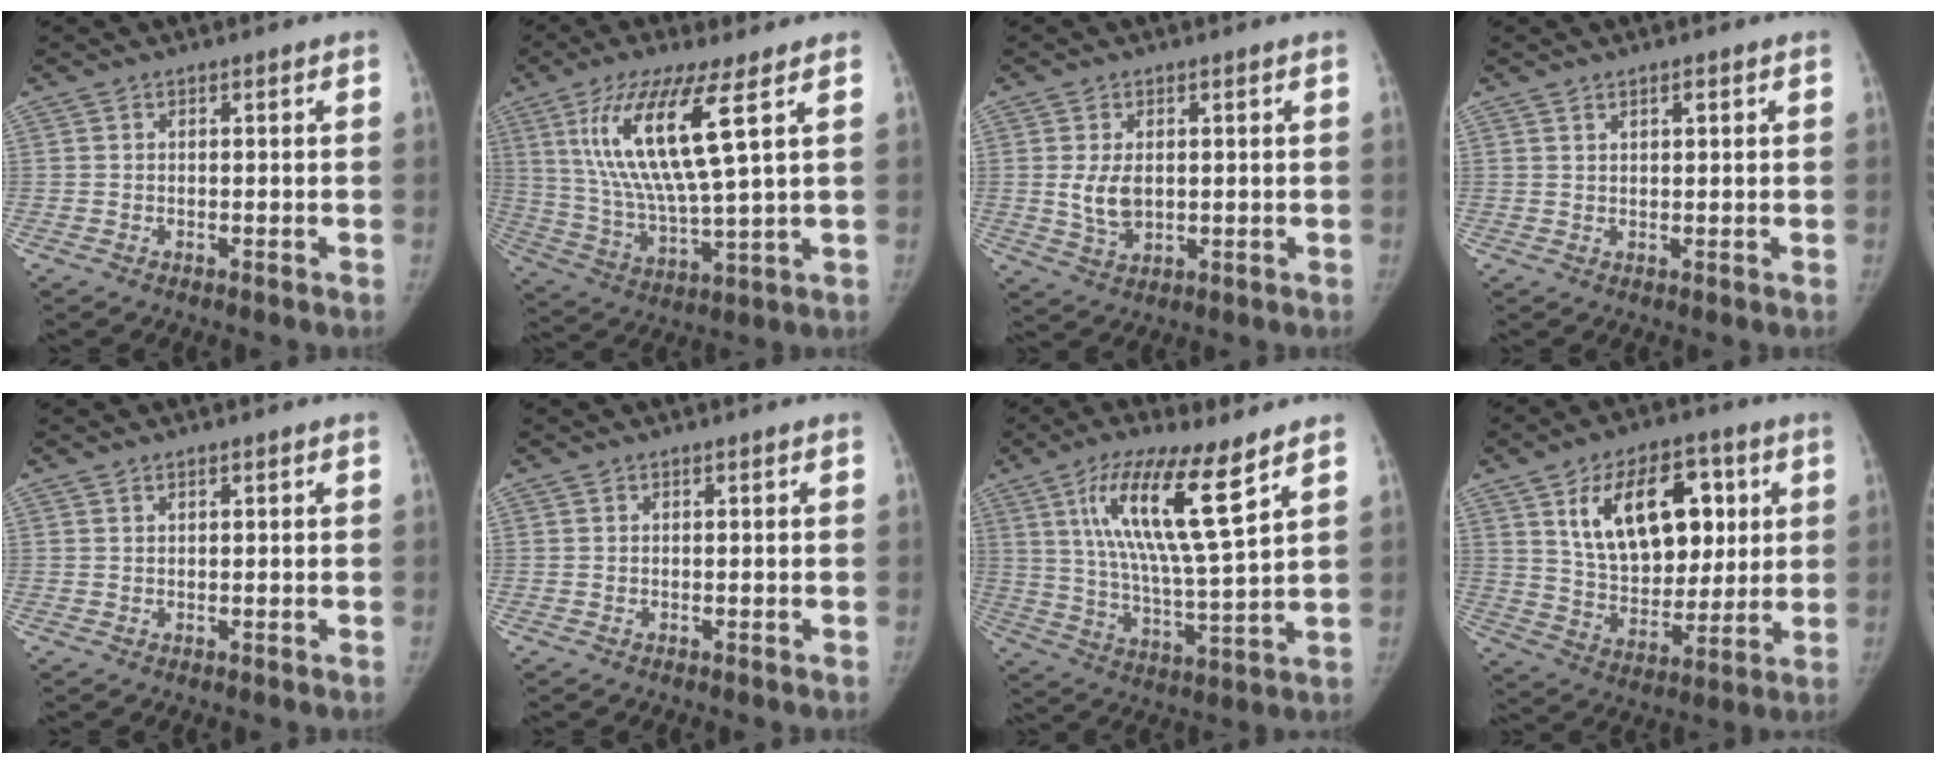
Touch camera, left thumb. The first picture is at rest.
{"total": 16.2, "force": [6.4, 2.8, 14.7], "torque": [-0.306, -0.032, 0.125]}
{"total": 5.4, "force": [0.5, 3.5, 4.2], "torque": [-0.072, -0.009, 0.018]}
{"total": 1.5, "force": [0.9, 0.6, 1.1], "torque": [-0.014, -0.004, 0.015]}
{"total": 0.6, "force": [0.5, 0.1, 0.3], "torque": [-0.004, -0.002, 0.009]}
{"total": 0.0}
{"total": 16.3, "force": [8.4, 2.6, 13.8], "torque": [-0.252, -0.043, 0.155]}
{"total": 19.9, "force": [6.5, 12.2, 14.3], "torque": [-0.178, -0.020, 0.117]}